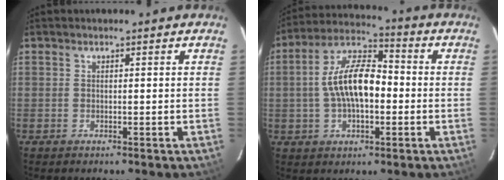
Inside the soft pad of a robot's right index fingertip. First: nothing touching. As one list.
[{"total": 12.6, "force": [-0.8, 6.0, 11.0], "torque": [-0.213, 0.021, -0.018]}]